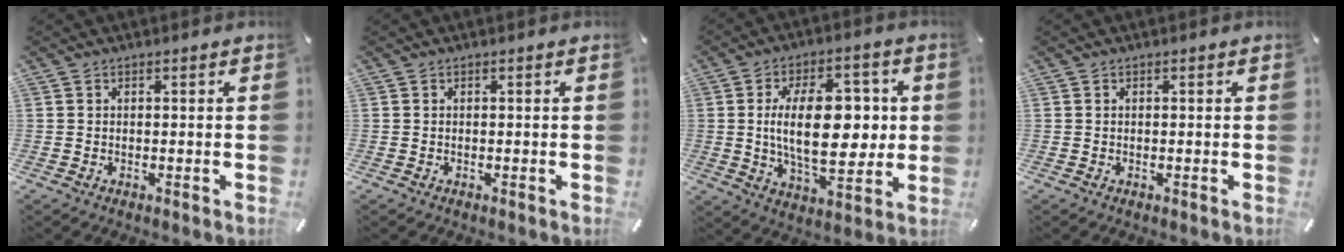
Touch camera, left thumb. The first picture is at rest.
{"total": 0.0}
{"total": 18.6, "force": [1.6, 10.0, 15.7], "torque": [-0.263, -0.003, 0.020]}
{"total": 0.0}